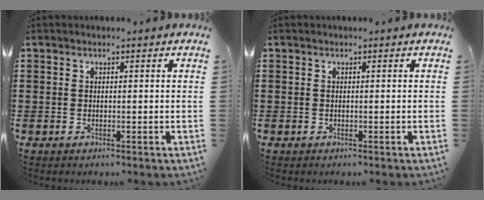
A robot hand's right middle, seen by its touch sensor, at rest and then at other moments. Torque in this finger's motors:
{"motor_torque": [-2.14, 0.00, 0.00, -0.01]}